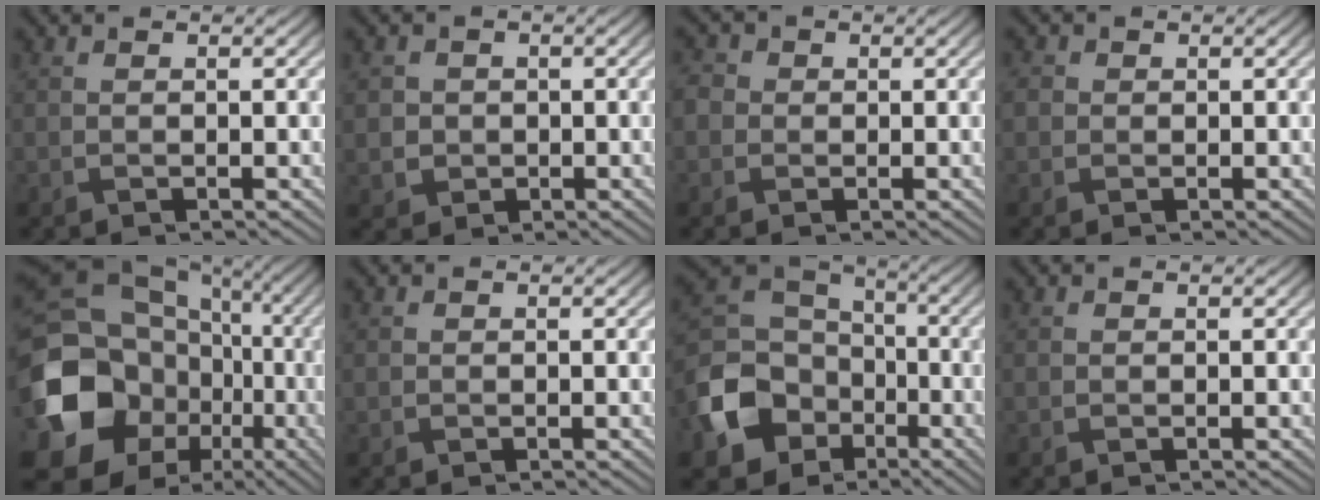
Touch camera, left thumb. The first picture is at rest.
{"total": 2.5, "force": [-0.2, 2.4, 0.5], "torque": [-0.015, -0.008, -0.006]}
{"total": 2.7, "force": [0.1, 2.6, 0.9], "torque": [-0.025, 0.008, -0.011]}
{"total": 1.5, "force": [0.1, 1.5, 0.4], "torque": [-0.007, -0.002, -0.002]}
{"total": 19.6, "force": [-3.7, 16.4, 10.1], "torque": [-0.259, -0.041, -0.040]}
{"total": 0.0}
{"total": 12.9, "force": [-5.0, 10.4, 5.9], "torque": [-0.174, -0.042, -0.100]}
{"total": 0.0}